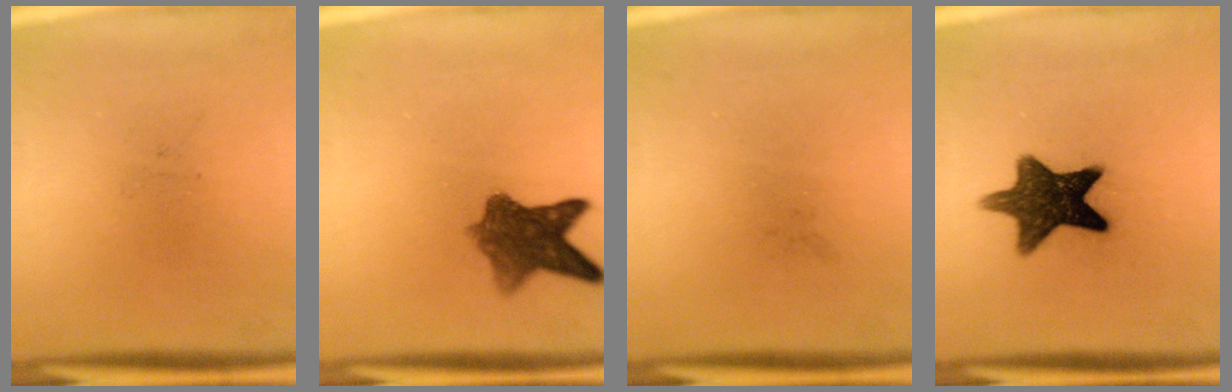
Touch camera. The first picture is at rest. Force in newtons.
{"total": 7.2}
{"total": 0.0}
{"total": 12.2}